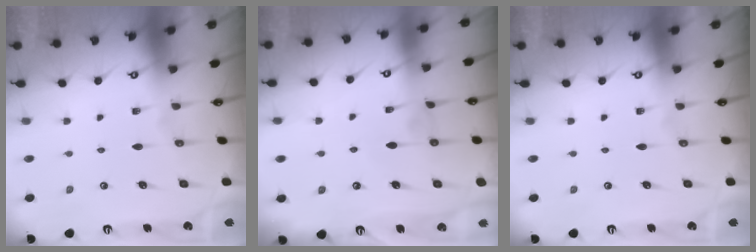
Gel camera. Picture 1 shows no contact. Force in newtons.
{"total": 1.8, "press": 1.8, "slide": 0.2}
{"total": 0.0}